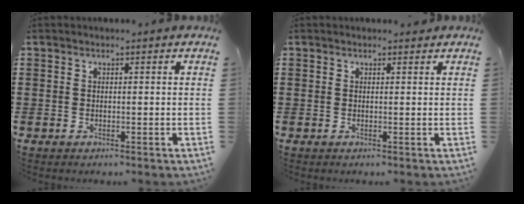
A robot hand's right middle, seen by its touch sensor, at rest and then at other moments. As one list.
[{"total": 0.0}]